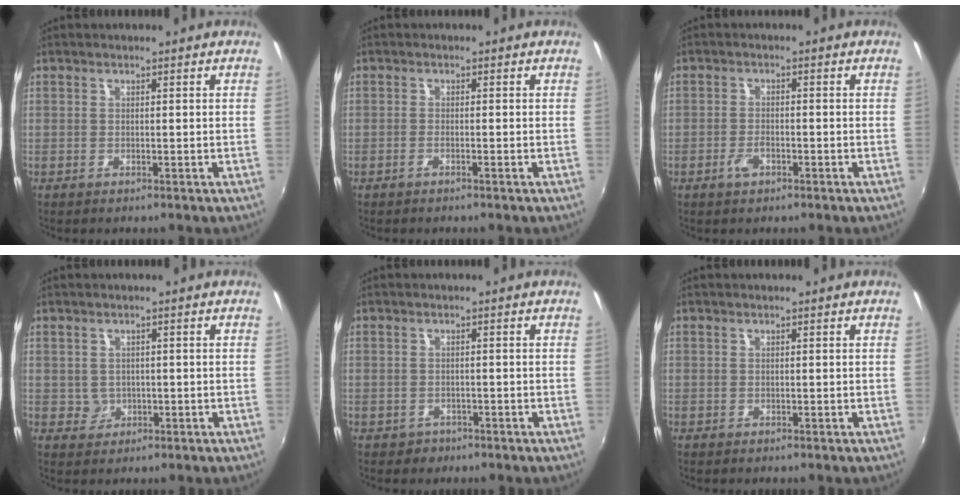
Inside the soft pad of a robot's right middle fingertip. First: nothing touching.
{"total": 1.1, "force": [-0.8, -0.3, 0.7], "torque": [-0.012, 0.000, -0.017]}
{"total": 2.6, "force": [-1.6, 1.1, 1.7], "torque": [-0.039, -0.001, -0.030]}
{"total": 2.3, "force": [-0.1, 2.2, 0.3], "torque": [-0.002, 0.003, 0.003]}
{"total": 2.3, "force": [-1.2, 1.9, 0.4], "torque": [-0.013, -0.002, -0.016]}
{"total": 0.0}